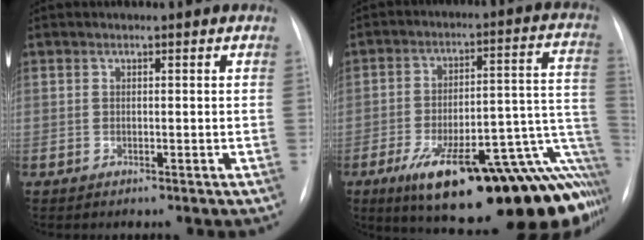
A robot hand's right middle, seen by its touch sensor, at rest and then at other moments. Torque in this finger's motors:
{"motor_torque": [1.31, -0.83, 0.47, 0.13]}